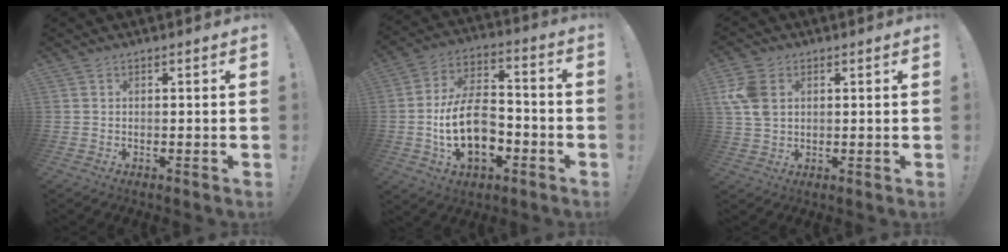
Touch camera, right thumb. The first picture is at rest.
{"total": 18.7, "force": [-4.9, 11.8, 13.7], "torque": [-0.250, 0.030, -0.077]}
{"total": 8.7, "force": [2.6, 6.2, 5.5], "torque": [-0.114, 0.000, 0.052]}